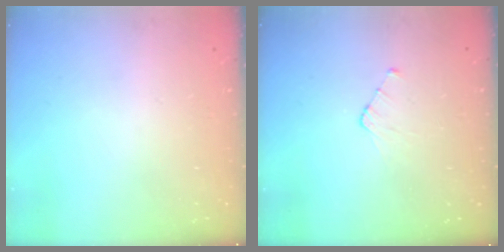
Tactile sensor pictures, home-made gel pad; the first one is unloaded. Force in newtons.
{"total": 2.5, "press": 2.5, "slide": 0.3}